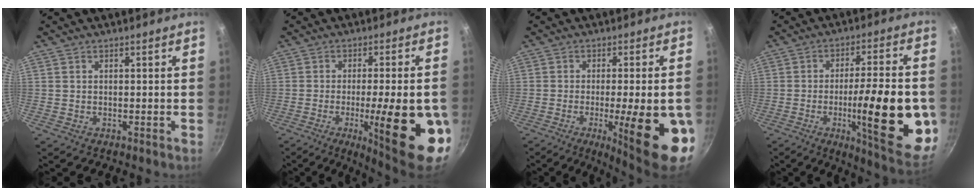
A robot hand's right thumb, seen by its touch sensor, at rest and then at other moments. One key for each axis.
{"total": 19.8, "fx": -5.1, "fy": 4.5, "fz": 18.6, "tx": -0.235, "ty": 0.004, "tz": -0.063}
{"total": 17.6, "fx": -4.8, "fy": 3.9, "fz": 16.5, "tx": -0.204, "ty": 0.001, "tz": -0.057}
{"total": 22.9, "fx": -4.6, "fy": 5.6, "fz": 21.8, "tx": -0.286, "ty": 0.004, "tz": -0.065}